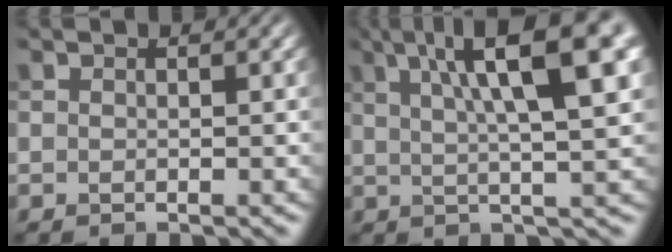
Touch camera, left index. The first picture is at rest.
{"total": 11.7, "force": [4.9, 2.7, 10.3], "torque": [-0.126, 0.019, 0.070]}